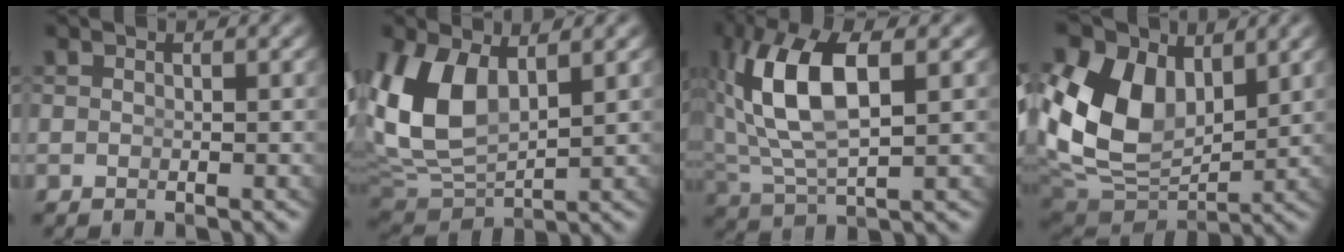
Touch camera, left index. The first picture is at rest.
{"total": 8.5, "force": [1.4, 6.0, 5.8], "torque": [-0.163, -0.021, 0.042]}
{"total": 7.5, "force": [1.6, 3.2, 6.6], "torque": [-0.151, -0.011, 0.043]}
{"total": 12.9, "force": [1.8, 9.8, 8.1], "torque": [-0.169, -0.029, 0.039]}